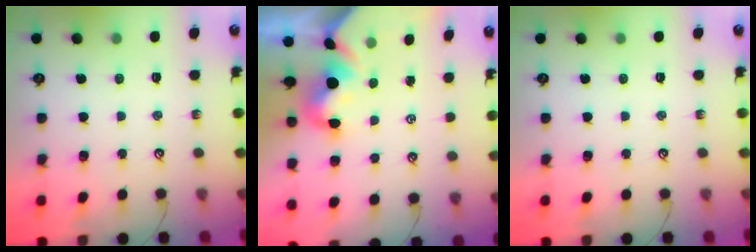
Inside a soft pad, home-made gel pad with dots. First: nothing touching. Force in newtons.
{"total": 1.4, "press": 1.2, "slide": 0.7}
{"total": 0.0}